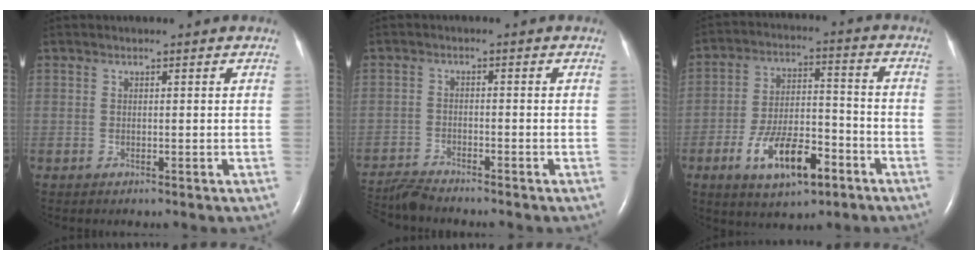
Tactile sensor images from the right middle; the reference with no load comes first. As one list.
[{"total": 5.8, "force": [-5.7, -0.4, 0.9], "torque": [-0.017, -0.018, -0.104]}, {"total": 11.9, "force": [-6.0, 4.6, 9.2], "torque": [-0.168, 0.007, -0.096]}]